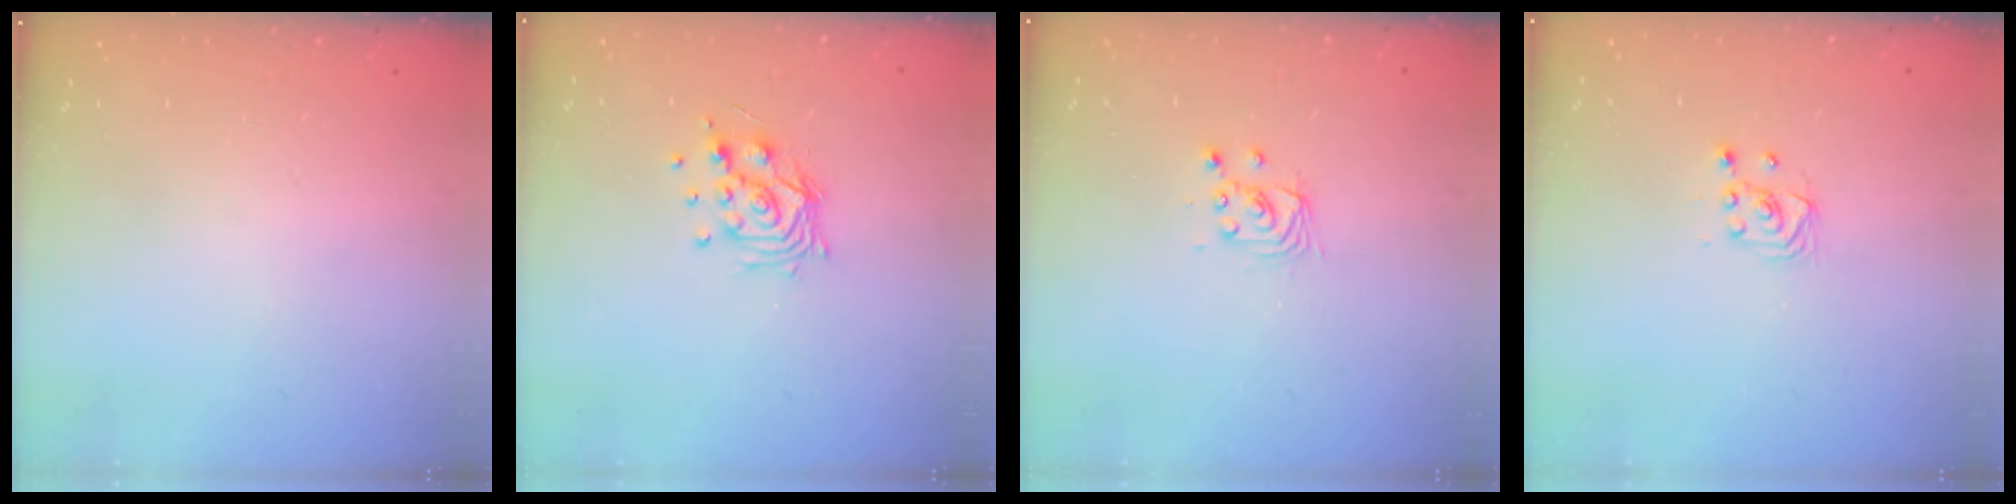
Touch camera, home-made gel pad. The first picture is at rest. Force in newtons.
{"total": 10.5, "press": 10.5, "slide": 0.6}
{"total": 2.7, "press": 2.7, "slide": 0.2}
{"total": 2.5, "press": 2.2, "slide": 1.1}